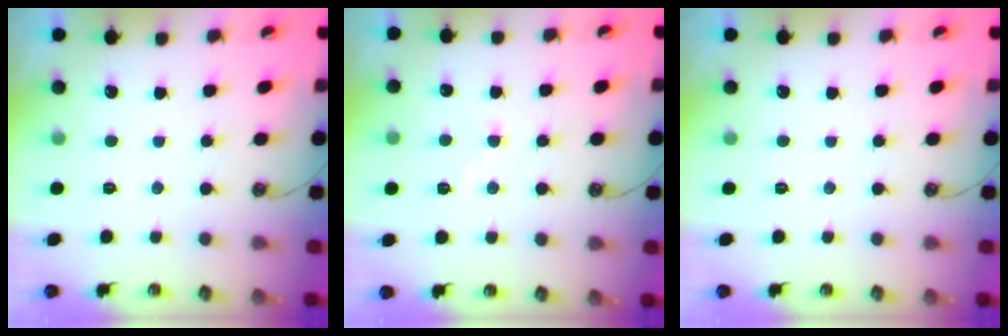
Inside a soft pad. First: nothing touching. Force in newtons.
{"total": 2.6, "press": 2.5, "slide": 0.6}
{"total": 0.0}